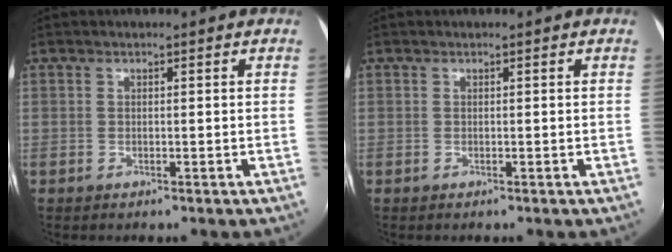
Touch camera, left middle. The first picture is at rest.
{"total": 0.0}